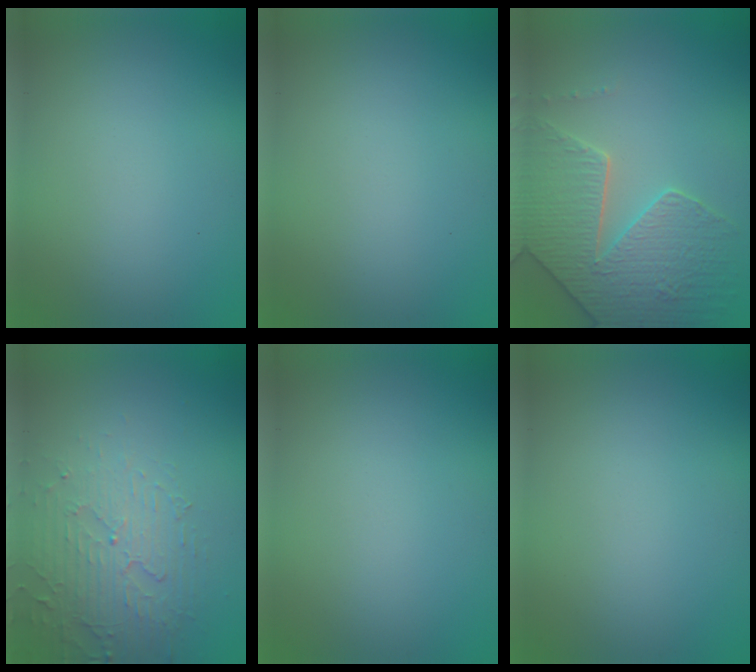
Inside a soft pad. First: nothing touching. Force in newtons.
{"total": 0.0}
{"total": 5.3, "press": 5.0, "slide": 1.8}
{"total": 4.4, "press": 3.1, "slide": 3.1}
{"total": 0.0}
{"total": 0.0}